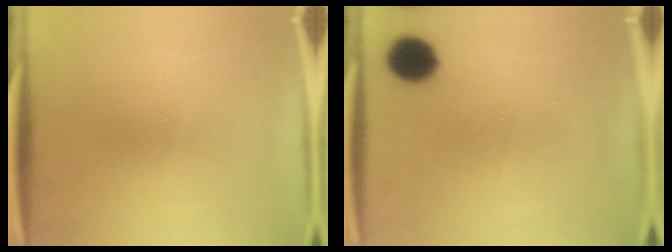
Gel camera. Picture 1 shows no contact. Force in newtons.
{"total": 9.5}